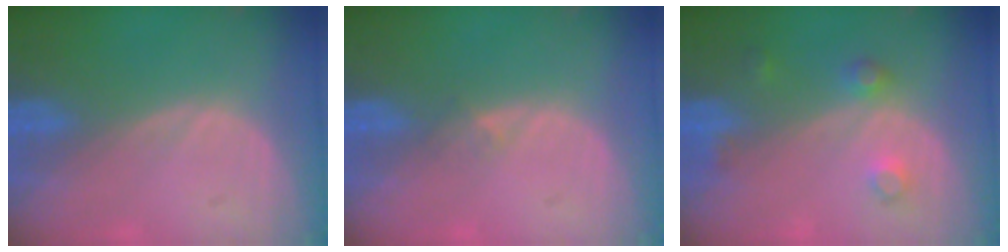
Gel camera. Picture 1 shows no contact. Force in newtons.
{"total": 1.2, "press": 0.9, "slide": 0.9}
{"total": 3.2, "press": 3.1, "slide": 0.8}